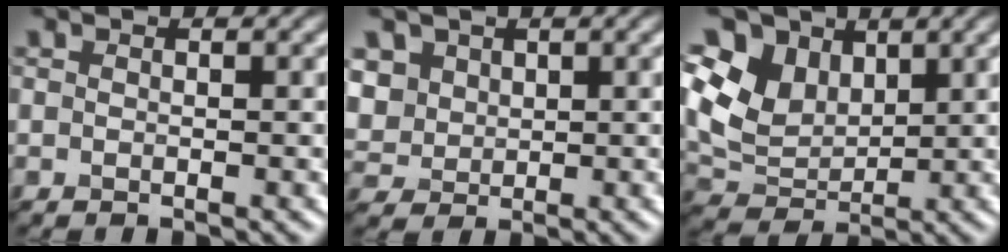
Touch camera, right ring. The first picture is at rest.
{"total": 2.8, "force": [1.7, 2.3, 0.1], "torque": [-0.040, 0.010, 0.060]}
{"total": 6.3, "force": [3.1, 4.6, 3.0], "torque": [-0.103, 0.027, 0.072]}